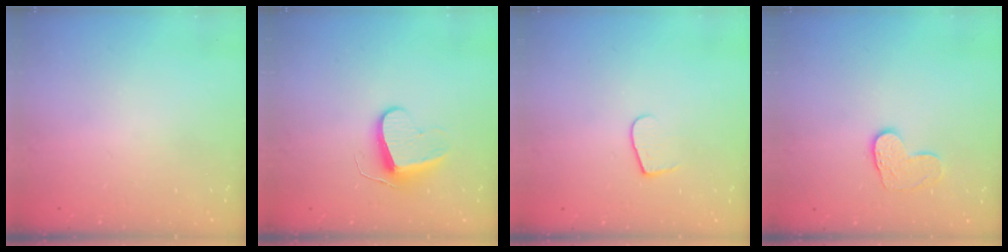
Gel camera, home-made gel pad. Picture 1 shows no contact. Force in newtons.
{"total": 9.4, "press": 9.3, "slide": 0.9}
{"total": 5.5, "press": 5.5, "slide": 0.5}
{"total": 8.8, "press": 8.8, "slide": 0.7}